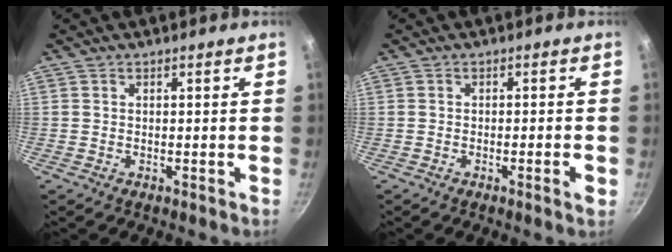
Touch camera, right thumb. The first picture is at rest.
{"total": 2.3, "force": [-0.9, 0.3, 2.2], "torque": [-0.030, 0.005, -0.013]}